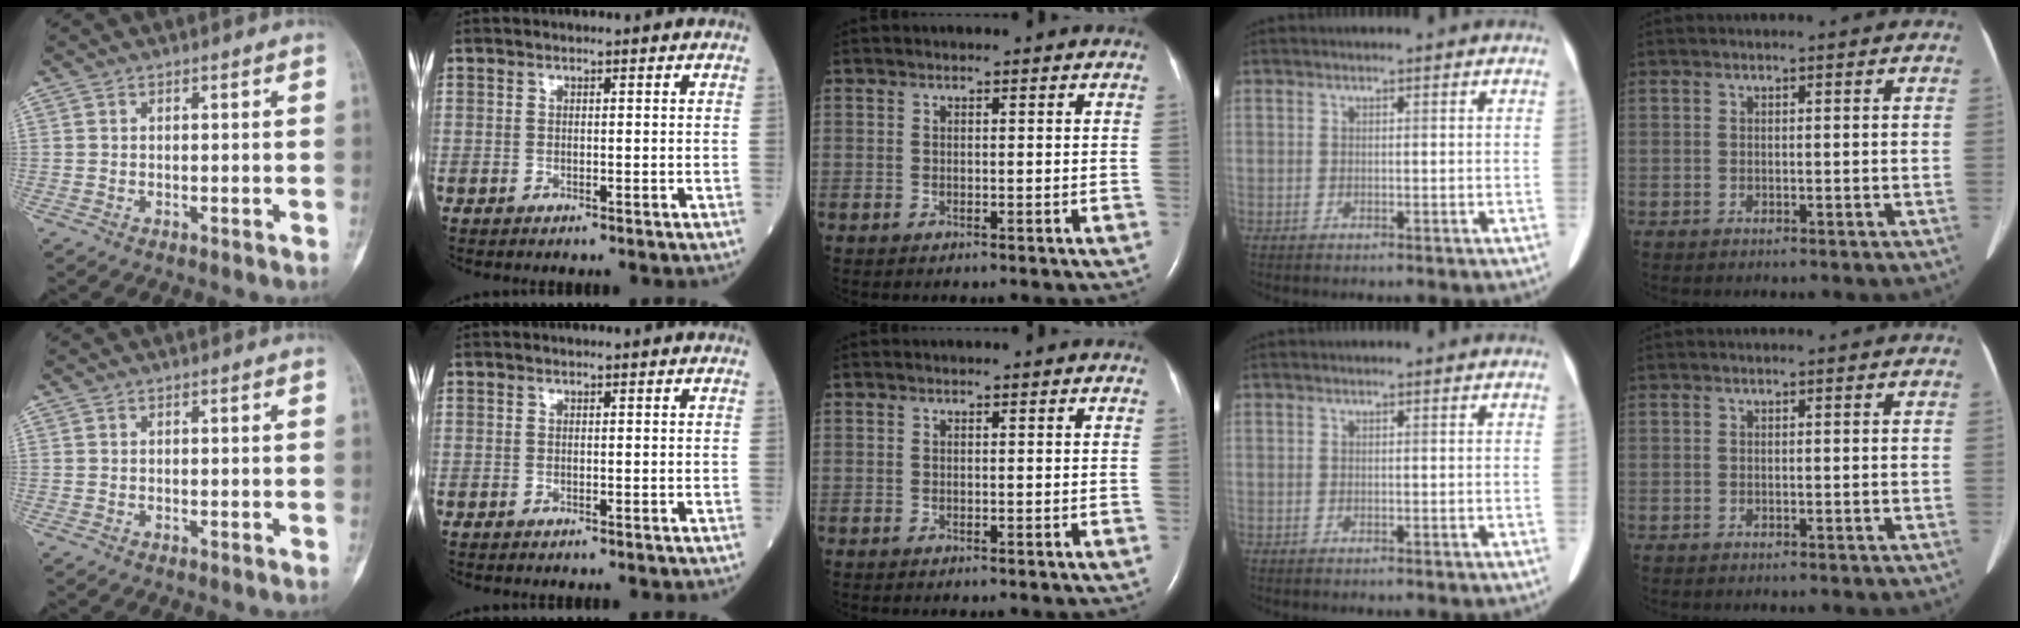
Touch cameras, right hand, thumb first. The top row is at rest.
{}